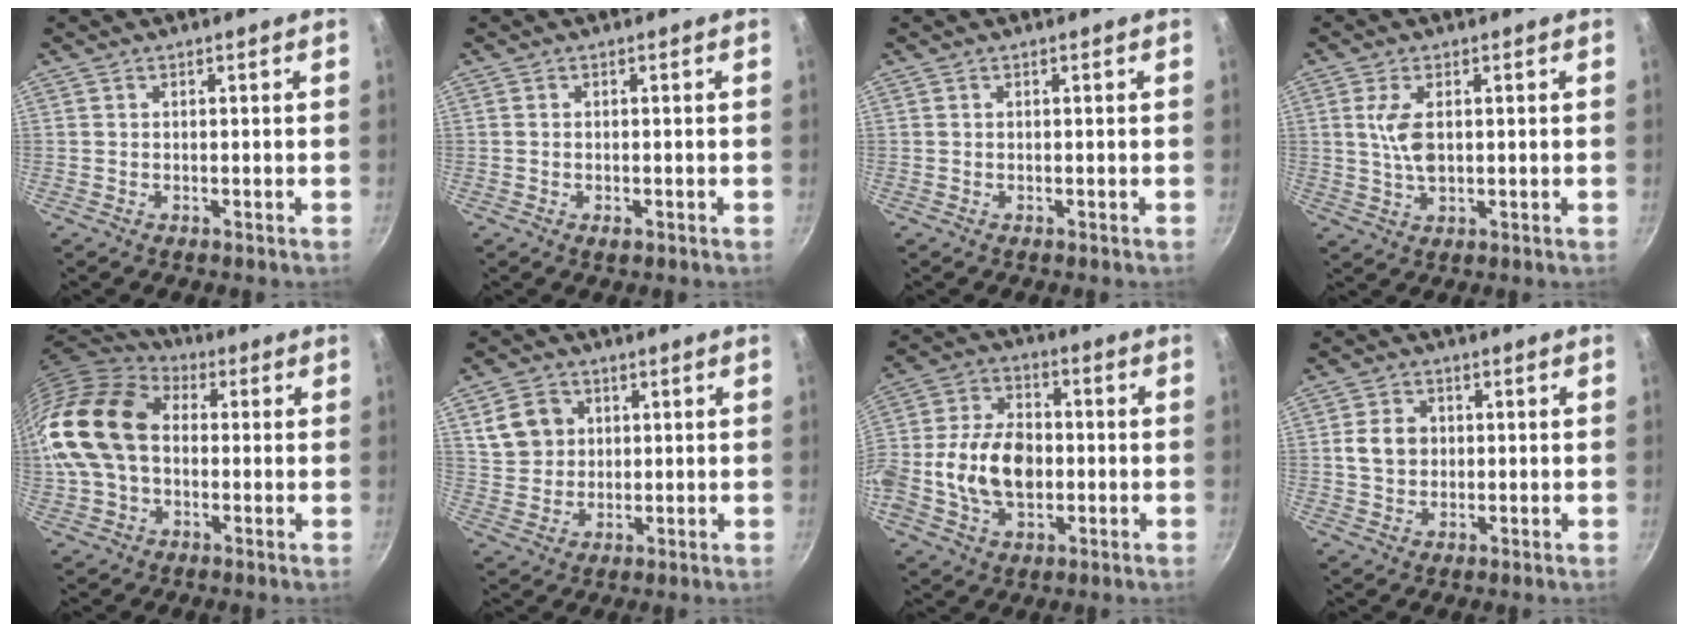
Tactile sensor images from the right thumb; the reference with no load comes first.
{"total": 0.9, "force": [-0.4, 0.4, 0.7], "torque": [-0.014, -0.001, -0.007]}
{"total": 0.0}
{"total": 5.4, "force": [0.9, 2.6, 4.7], "torque": [-0.093, -0.001, 0.019]}
{"total": 20.2, "force": [0.7, 14.3, 14.2], "torque": [-0.272, 0.038, 0.001]}
{"total": 8.0, "force": [2.6, 6.8, 3.2], "torque": [-0.032, -0.002, 0.049]}
{"total": 15.3, "force": [-2.0, 10.5, 11.0], "torque": [-0.186, 0.027, -0.046]}
{"total": 5.6, "force": [0.5, 4.6, 3.0], "torque": [-0.037, 0.007, 0.004]}